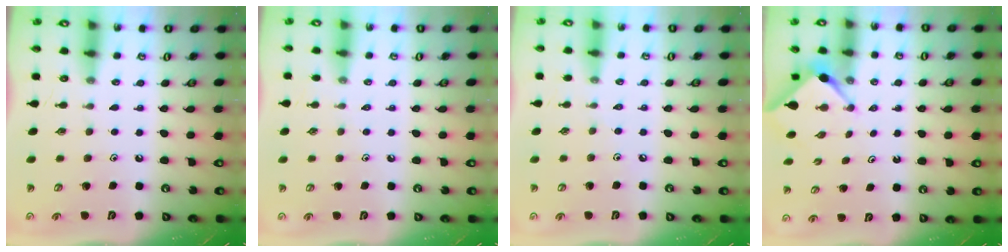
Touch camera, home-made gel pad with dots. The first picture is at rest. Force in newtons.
{"total": 1.9, "press": 1.8, "slide": 0.3}
{"total": 2.8, "press": 2.7, "slide": 0.6}
{"total": 3.0, "press": 2.9, "slide": 0.4}